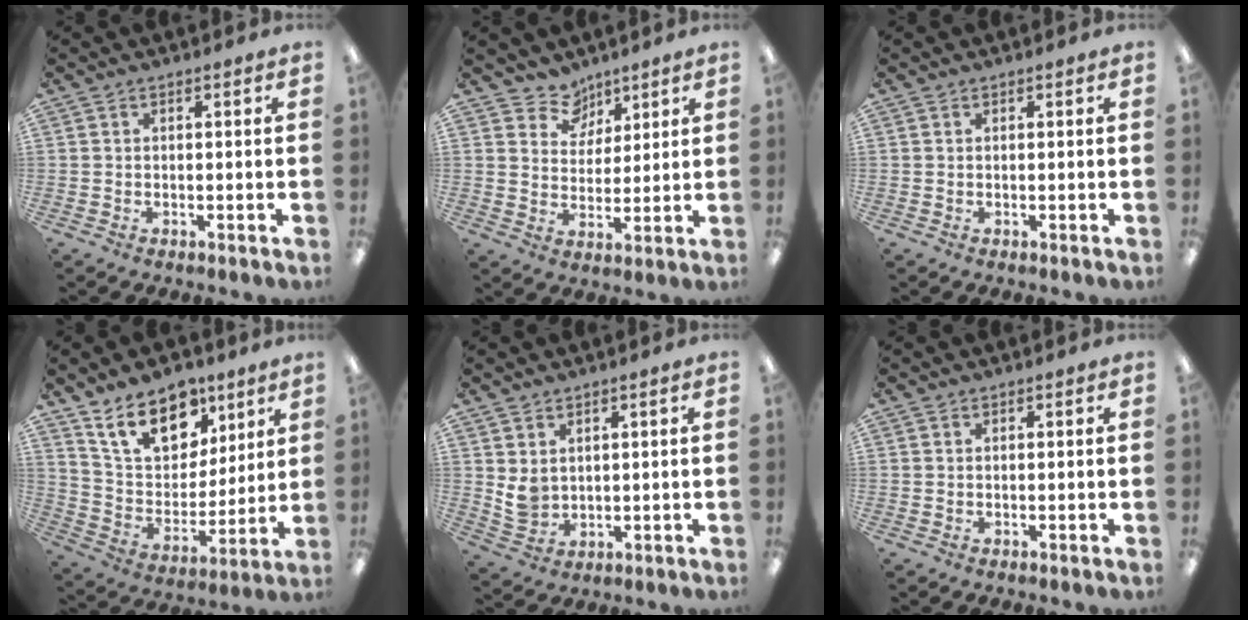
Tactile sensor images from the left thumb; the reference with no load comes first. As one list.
[{"total": 7.5, "force": [5.8, 4.8, -0.1], "torque": [0.001, -0.047, 0.109]}, {"total": 0.0}, {"total": 16.8, "force": [11.2, 9.7, 8.0], "torque": [-0.136, -0.051, 0.206]}, {"total": 4.5, "force": [2.5, 3.4, 1.7], "torque": [-0.032, -0.009, 0.048]}, {"total": 0.0}]